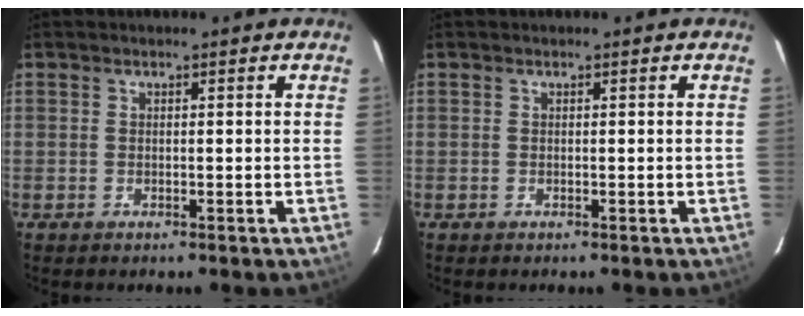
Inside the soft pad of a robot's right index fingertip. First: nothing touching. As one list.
[{"total": 0.0}]